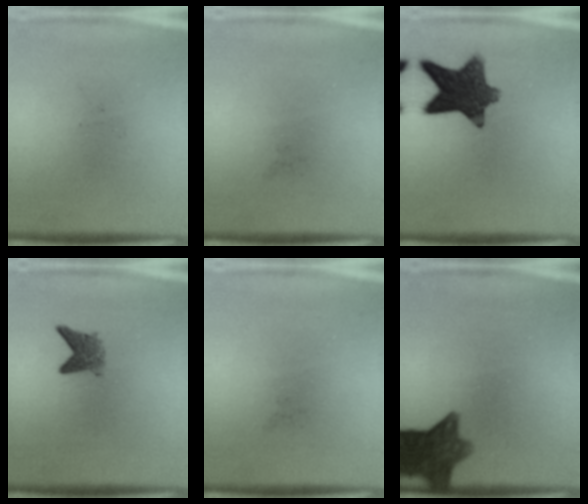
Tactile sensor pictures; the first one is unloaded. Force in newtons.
{"total": 0.0}
{"total": 11.5}
{"total": 3.0}
{"total": 0.0}
{"total": 9.8}